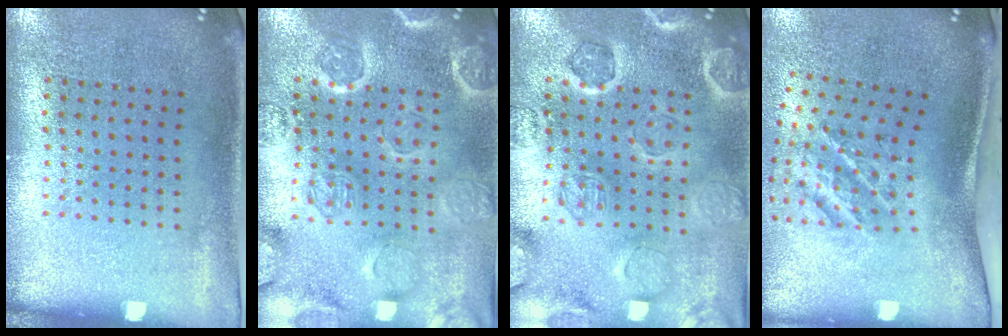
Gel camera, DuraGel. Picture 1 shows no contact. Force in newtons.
{"total": 3.5, "press": 3.4, "slide": 0.9}
{"total": 2.4, "press": 2.4, "slide": 0.2}
{"total": 2.1, "press": 1.3, "slide": 1.7}